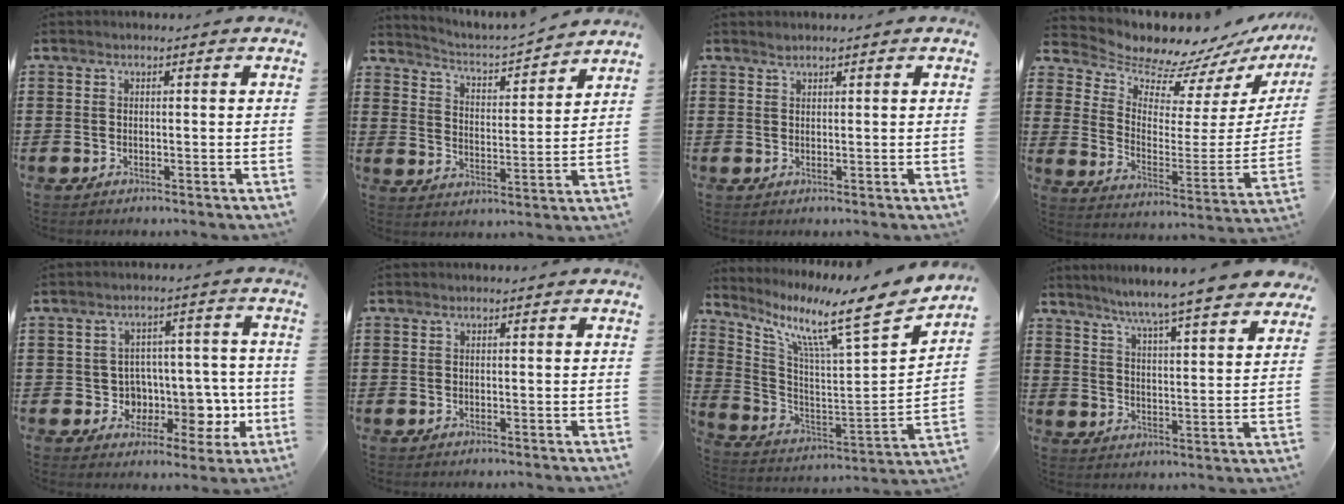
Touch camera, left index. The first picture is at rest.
{"total": 2.8, "force": [2.7, 0.2, 0.6], "torque": [-0.032, -0.031, 0.035]}
{"total": 0.9, "force": [0.9, 0.2, 0.1], "torque": [-0.005, -0.001, 0.017]}
{"total": 7.8, "force": [7.4, 2.3, 0.5], "torque": [-0.044, -0.074, 0.124]}
{"total": 6.9, "force": [-0.2, 6.4, 2.6], "torque": [-0.040, -0.014, 0.001]}
{"total": 0.0}
{"total": 9.7, "force": [7.5, -0.1, 6.2], "torque": [-0.131, -0.074, 0.105]}
{"total": 5.7, "force": [5.3, -0.9, 1.7], "torque": [-0.058, -0.042, 0.086]}